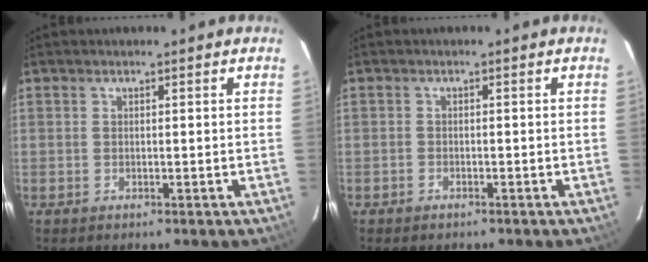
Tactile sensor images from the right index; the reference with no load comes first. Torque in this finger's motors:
{"motor_torque": [0.11, -0.02, -0.04, -0.01]}